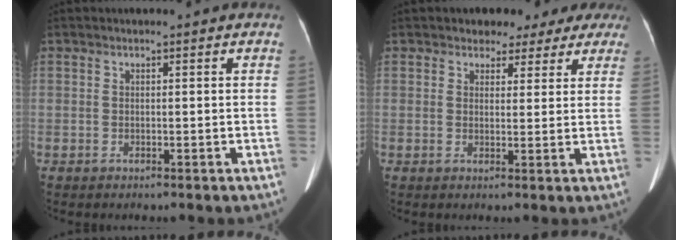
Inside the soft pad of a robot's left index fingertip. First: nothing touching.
{"total": 7.3, "force": [5.6, 4.4, 1.6], "torque": [0.004, -0.004, 0.049]}